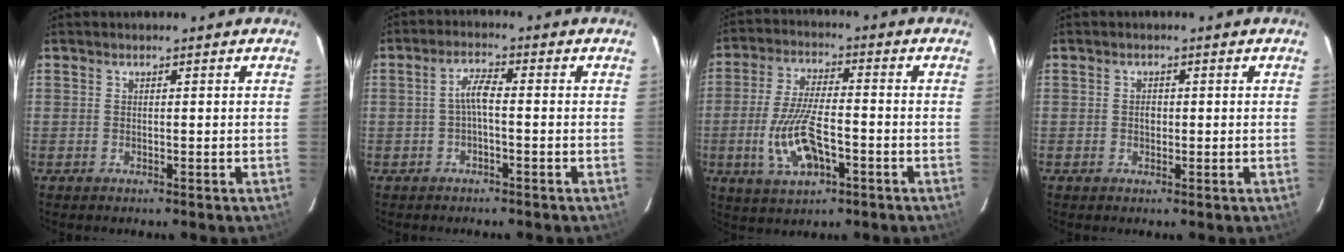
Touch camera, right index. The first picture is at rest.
{"total": 3.1, "force": [-0.8, 0.6, 2.9], "torque": [-0.062, 0.010, -0.017]}
{"total": 11.5, "force": [-3.8, 4.3, 9.9], "torque": [-0.209, -0.009, -0.065]}
{"total": 1.6, "force": [-0.2, 1.3, 0.9], "torque": [-0.015, 0.006, -0.005]}